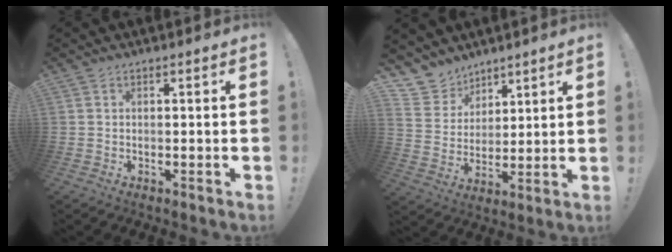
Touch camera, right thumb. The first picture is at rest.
{"total": 9.3, "force": [7.0, 6.2, 0.4], "torque": [-0.023, -0.059, 0.142]}